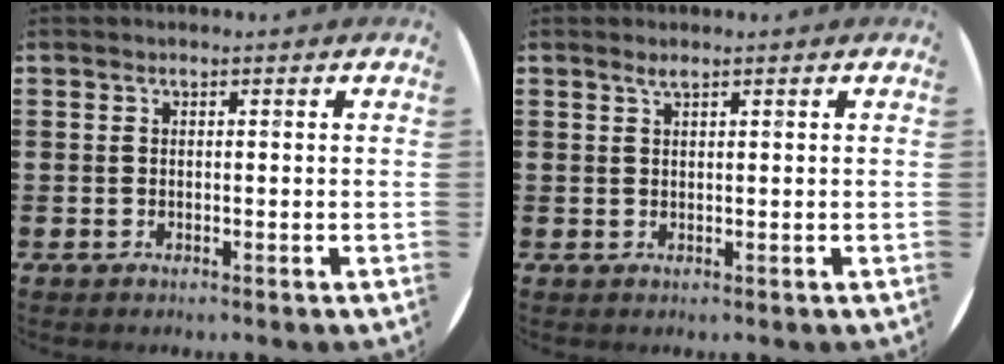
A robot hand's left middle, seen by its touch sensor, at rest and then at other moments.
{"total": 1.0, "force": [0.7, 0.0, 0.6], "torque": [-0.013, 0.002, 0.013]}